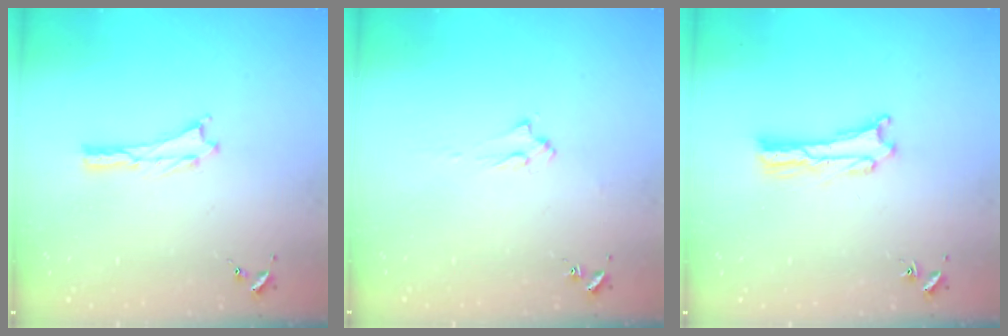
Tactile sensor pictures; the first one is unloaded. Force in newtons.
{"total": 2.0, "press": 2.0, "slide": 0.3}
{"total": 0.9, "press": 0.9, "slide": 0.2}